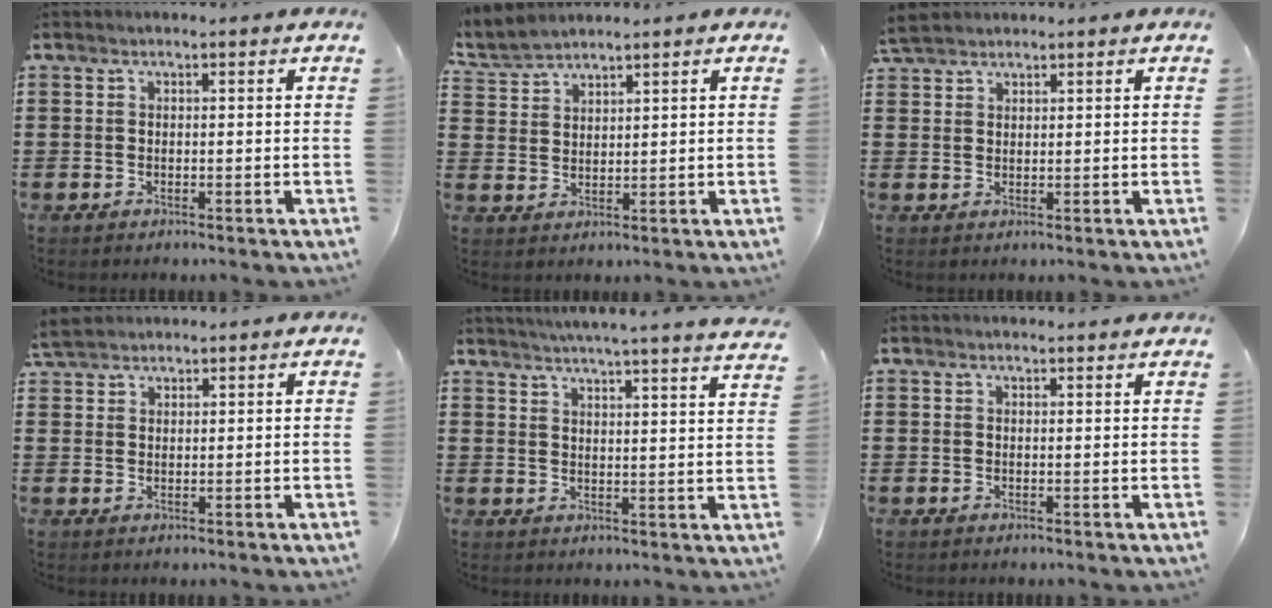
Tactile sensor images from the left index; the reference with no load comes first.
{"total": 3.1, "force": [3.0, 0.4, 0.6], "torque": [-0.024, -0.007, 0.055]}
{"total": 2.8, "force": [2.5, 0.8, 0.7], "torque": [-0.022, 0.002, 0.051]}
{"total": 2.8, "force": [2.6, 0.8, 0.6], "torque": [-0.021, 0.002, 0.052]}
{"total": 4.5, "force": [4.2, -1.1, 0.9], "torque": [-0.036, -0.032, 0.071]}
{"total": 0.8, "force": [0.7, 0.1, 0.2], "torque": [-0.006, 0.000, 0.014]}